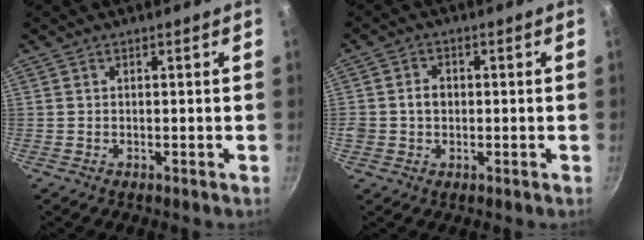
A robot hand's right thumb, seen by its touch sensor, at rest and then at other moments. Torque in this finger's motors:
{"motor_torque": [0.29, 0.80, 0.52, -0.09, 0.01]}